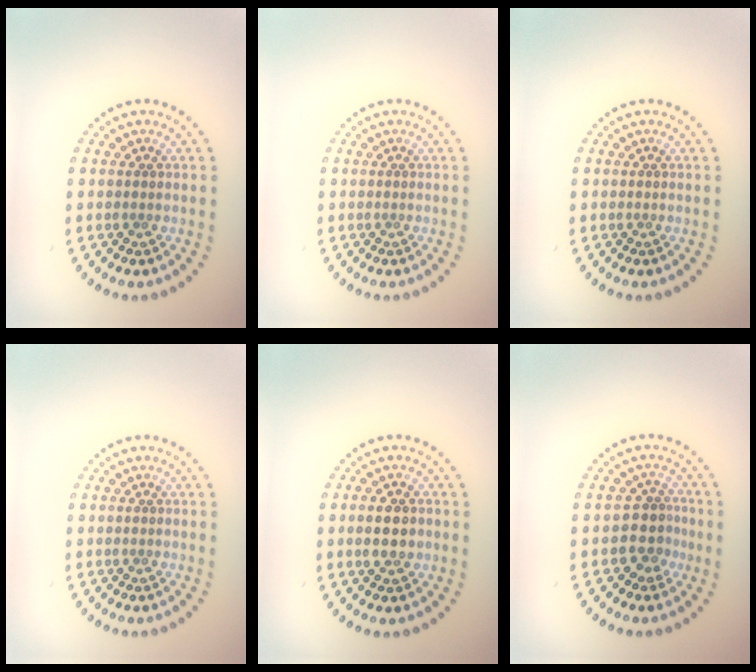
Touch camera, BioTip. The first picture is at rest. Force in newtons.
{"total": 0.0}
{"total": 0.0}
{"total": 0.0}
{"total": 2.9, "press": 2.9, "slide": 0.2}
{"total": 2.7, "press": 2.2, "slide": 1.5}